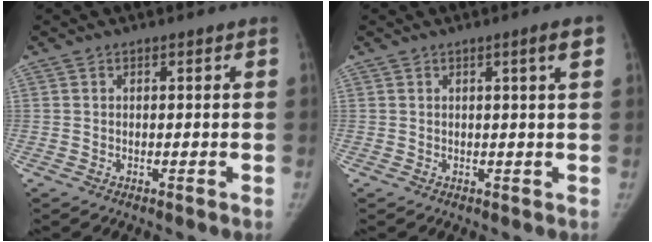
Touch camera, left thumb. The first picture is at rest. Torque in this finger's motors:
{"motor_torque": [-0.08, 0.04, 0.21, 0.08, 0.00]}